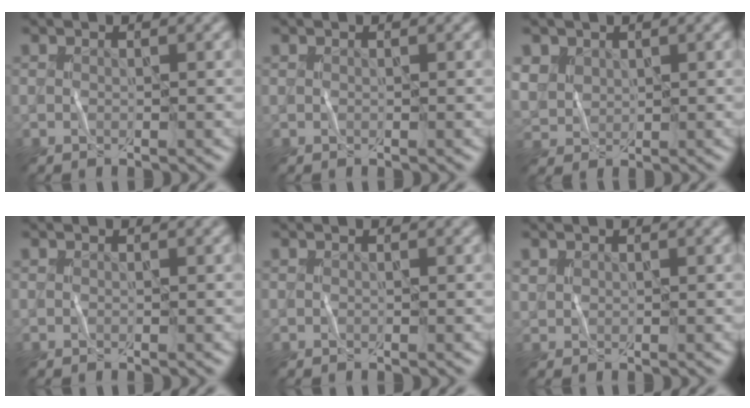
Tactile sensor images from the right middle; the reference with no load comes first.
{"total": 0.0}
{"total": 2.4, "force": [1.5, 1.9, 0.3], "torque": [-0.032, 0.000, 0.037]}
{"total": 0.0}
{"total": 0.0}
{"total": 0.6, "force": [0.5, 0.3, -0.3], "torque": [0.000, 0.001, 0.011]}